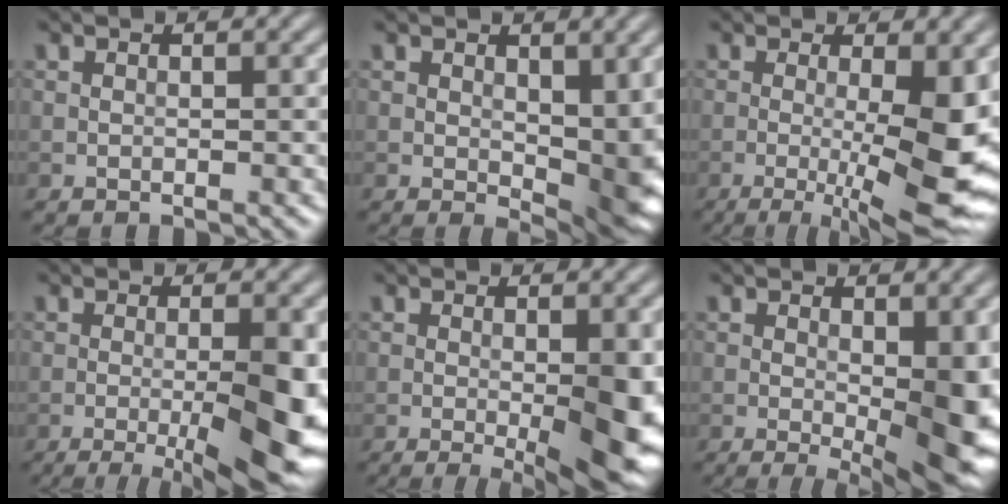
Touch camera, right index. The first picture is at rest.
{"total": 6.6, "force": [0.4, 3.6, 5.6], "torque": [-0.084, -0.020, 0.018]}
{"total": 11.6, "force": [-1.6, 2.7, 11.1], "torque": [-0.150, -0.017, -0.017]}
{"total": 9.8, "force": [-2.4, 2.3, 9.2], "torque": [-0.130, -0.011, -0.031]}
{"total": 8.6, "force": [-1.8, 2.0, 8.2], "torque": [-0.117, -0.017, -0.020]}
{"total": 9.1, "force": [-1.5, 2.8, 8.5], "torque": [-0.114, -0.015, -0.015]}